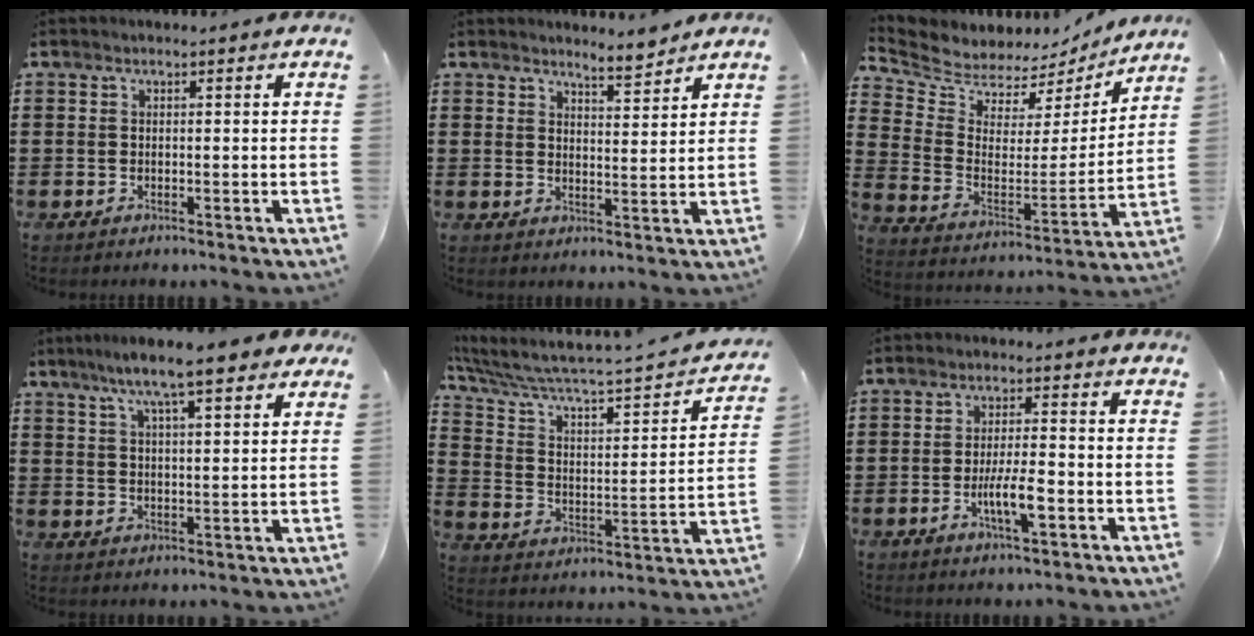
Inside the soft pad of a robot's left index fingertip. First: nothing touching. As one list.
[{"total": 4.0, "force": [3.9, 0.2, 0.8], "torque": [-0.018, -0.014, 0.071]}, {"total": 5.7, "force": [5.4, 1.8, -0.3], "torque": [-0.036, -0.046, 0.092]}, {"total": 8.7, "force": [6.7, 1.2, 5.4], "torque": [-0.117, -0.012, 0.116]}, {"total": 4.4, "force": [3.7, 0.6, 2.4], "torque": [-0.070, -0.044, 0.053]}, {"total": 5.4, "force": [-1.8, 1.2, 5.0], "torque": [-0.095, -0.002, -0.034]}]